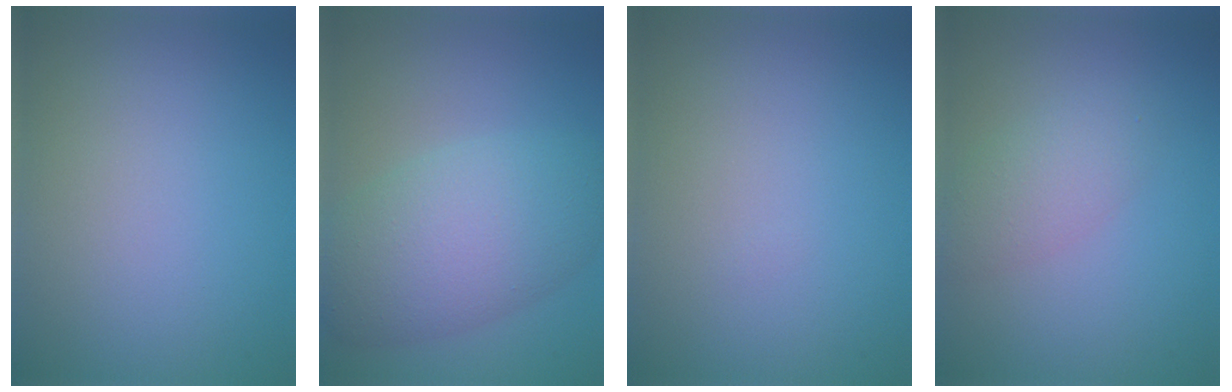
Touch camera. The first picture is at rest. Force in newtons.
{"total": 7.7, "press": 7.7, "slide": 0.3}
{"total": 0.0}
{"total": 2.7, "press": 2.7, "slide": 0.1}